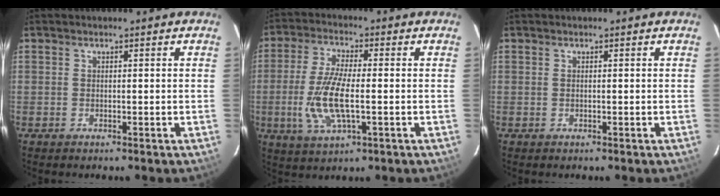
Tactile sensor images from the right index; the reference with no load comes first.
{"total": 10.5, "force": [-1.9, 3.3, 9.8], "torque": [-0.205, -0.008, -0.037]}
{"total": 0.0}